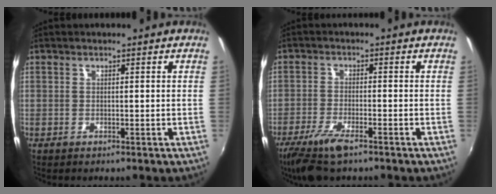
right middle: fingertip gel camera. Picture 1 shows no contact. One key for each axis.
{"total": 8.0, "fx": -5.6, "fy": 2.0, "fz": 5.3, "tx": -0.130, "ty": -0.022, "tz": -0.110}